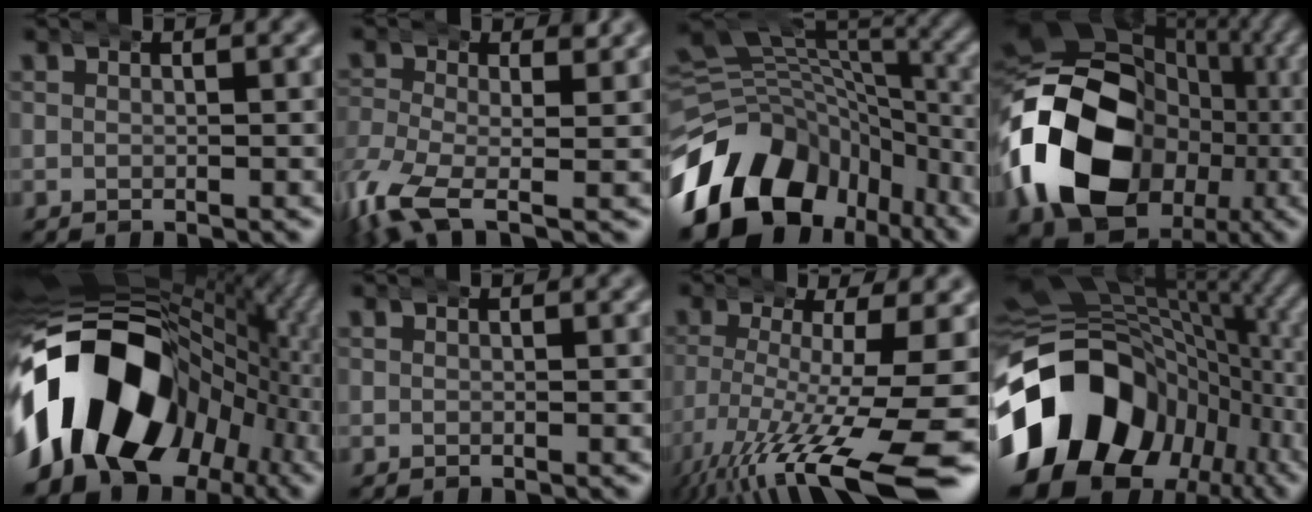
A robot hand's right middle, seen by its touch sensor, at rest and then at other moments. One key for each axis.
{"total": 5.4, "fx": -2.1, "fy": 3.0, "fz": 4.0, "tx": -0.115, "ty": -0.040, "tz": -0.023}
{"total": 15.8, "fx": -5.8, "fy": 11.7, "fz": 8.9, "tx": -0.153, "ty": -0.021, "tz": -0.091}
{"total": 21.2, "fx": -0.8, "fy": 15.7, "fz": 14.2, "tx": -0.248, "ty": -0.019, "tz": -0.010}
{"total": 25.0, "fx": -1.4, "fy": 17.6, "fz": 17.7, "tx": -0.283, "ty": -0.014, "tz": -0.022}
{"total": 0.0}
{"total": 12.6, "fx": -6.4, "fy": 4.3, "fz": 10.0, "tx": -0.169, "ty": -0.043, "tz": -0.071}
{"total": 23.5, "fx": -4.4, "fy": 17.5, "fz": 15.0, "tx": -0.244, "ty": -0.038, "tz": -0.061}